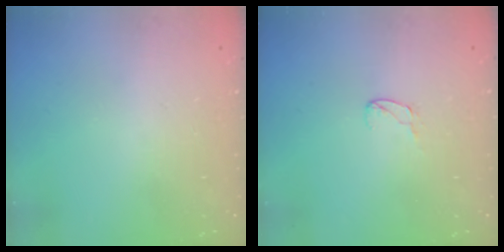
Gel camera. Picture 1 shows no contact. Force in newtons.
{"total": 4.0, "press": 4.0, "slide": 0.3}